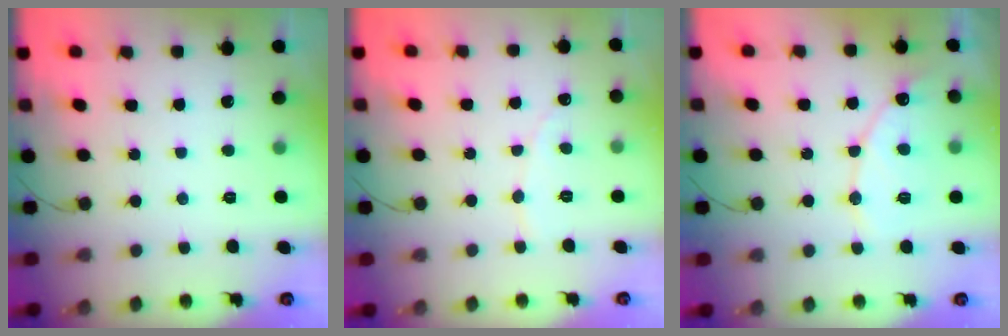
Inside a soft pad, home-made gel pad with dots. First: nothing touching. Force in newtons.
{"total": 2.5, "press": 2.5, "slide": 0.1}
{"total": 10.7, "press": 10.6, "slide": 1.0}